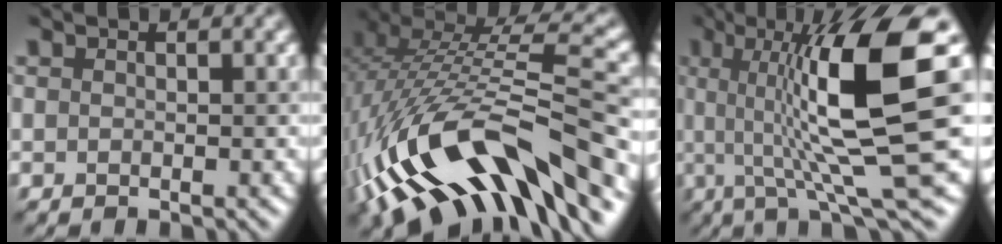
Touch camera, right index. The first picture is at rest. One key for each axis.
{"total": 15.0, "fx": -5.2, "fy": 6.9, "fz": 12.2, "tx": -0.247, "ty": 0.008, "tz": -0.082}
{"total": 13.1, "fx": 1.9, "fy": 2.4, "fz": 12.8, "tx": -0.182, "ty": 0.010, "tz": 0.030}